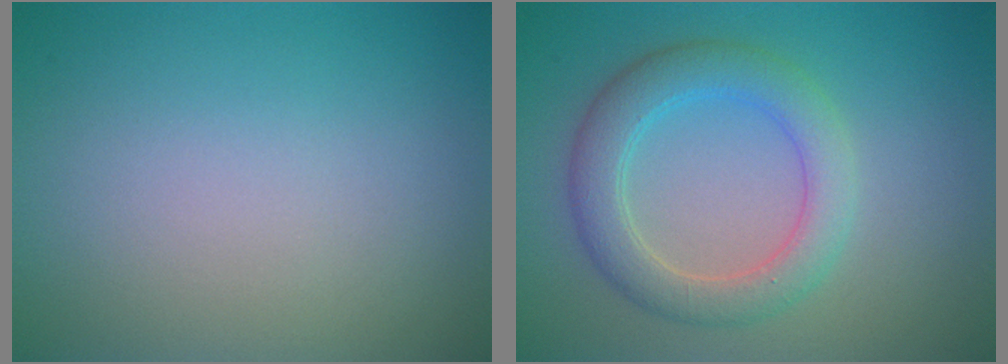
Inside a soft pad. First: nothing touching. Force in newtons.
{"total": 4.4, "press": 4.4, "slide": 0.1}